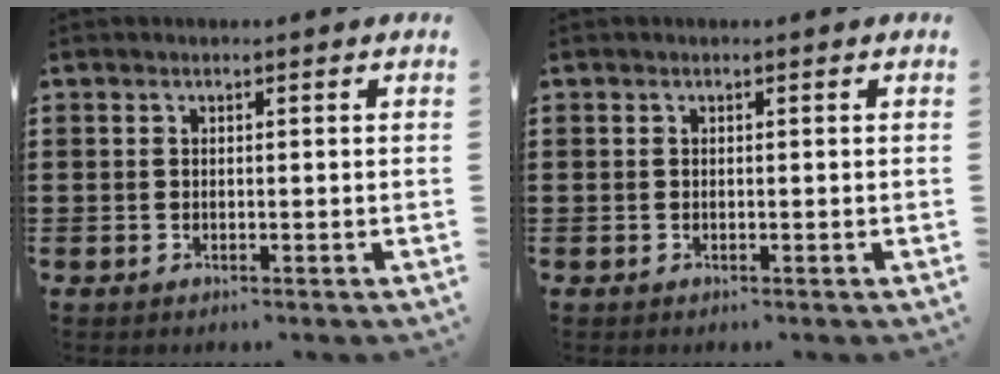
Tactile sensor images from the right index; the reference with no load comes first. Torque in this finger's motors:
{"motor_torque": [0.00, 2.14, 0.00, 0.00]}